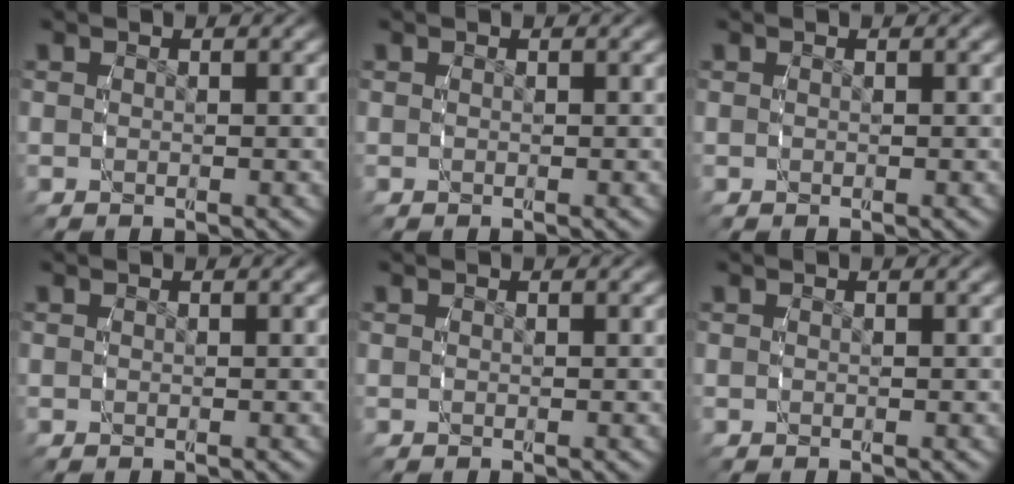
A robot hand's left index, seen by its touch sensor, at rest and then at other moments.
{"total": 0.0}
{"total": 0.0}
{"total": 0.0}
{"total": 0.0}
{"total": 0.0}